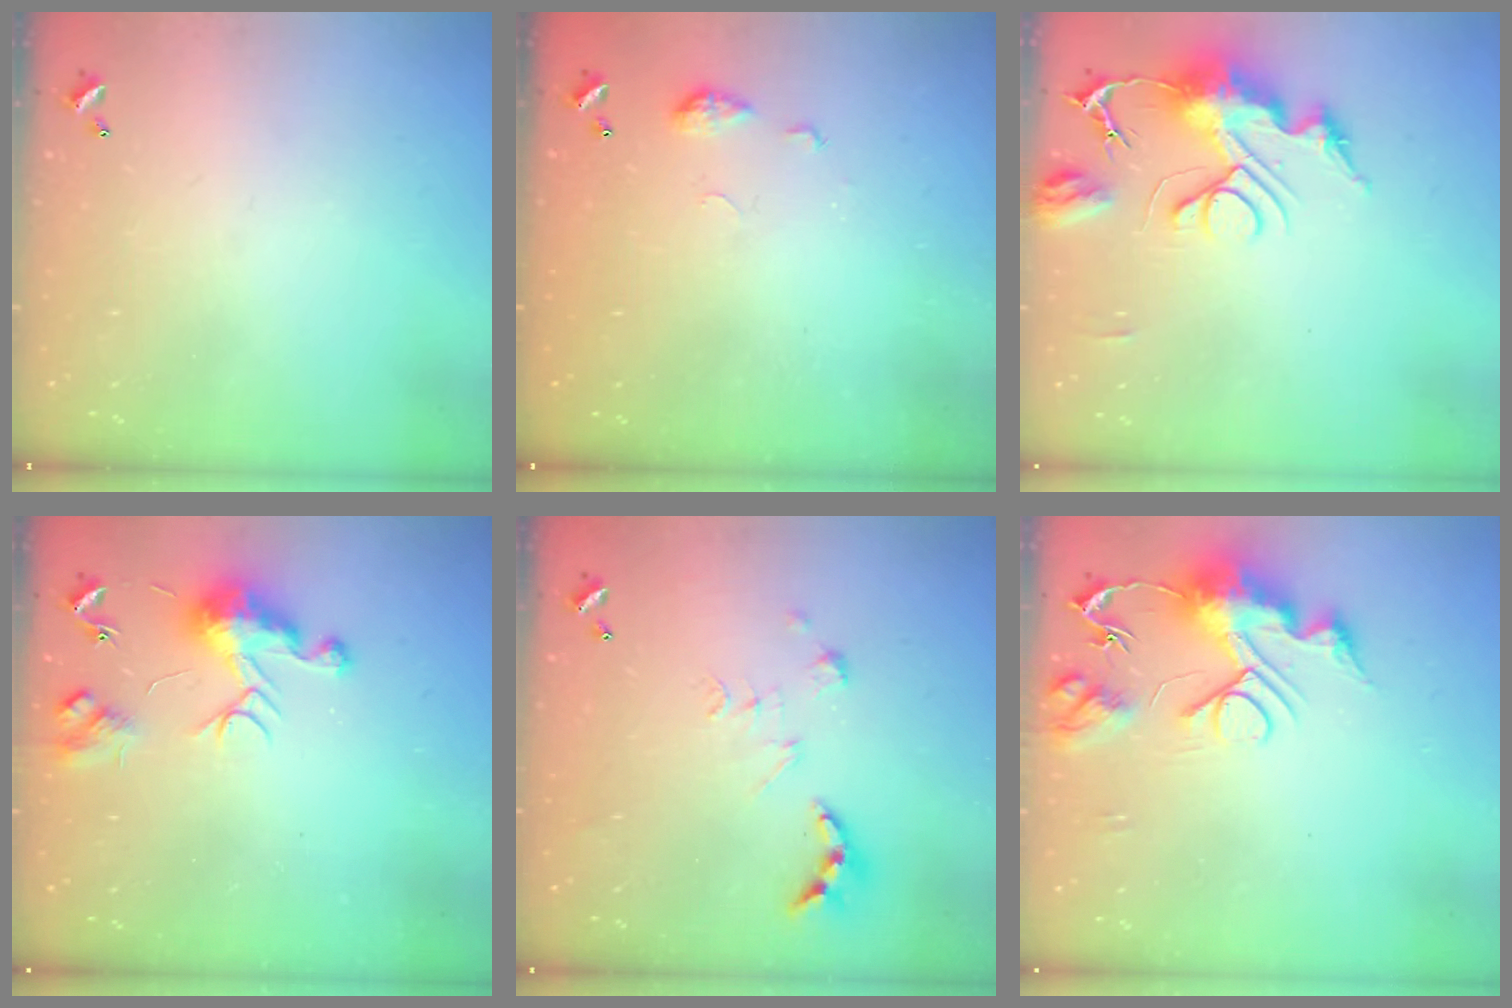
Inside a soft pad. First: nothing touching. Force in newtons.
{"total": 5.4, "press": 5.3, "slide": 0.7}
{"total": 11.9, "press": 11.9, "slide": 1.3}
{"total": 9.0, "press": 9.0, "slide": 0.5}
{"total": 7.1, "press": 7.0, "slide": 0.9}
{"total": 10.7, "press": 10.7, "slide": 1.1}